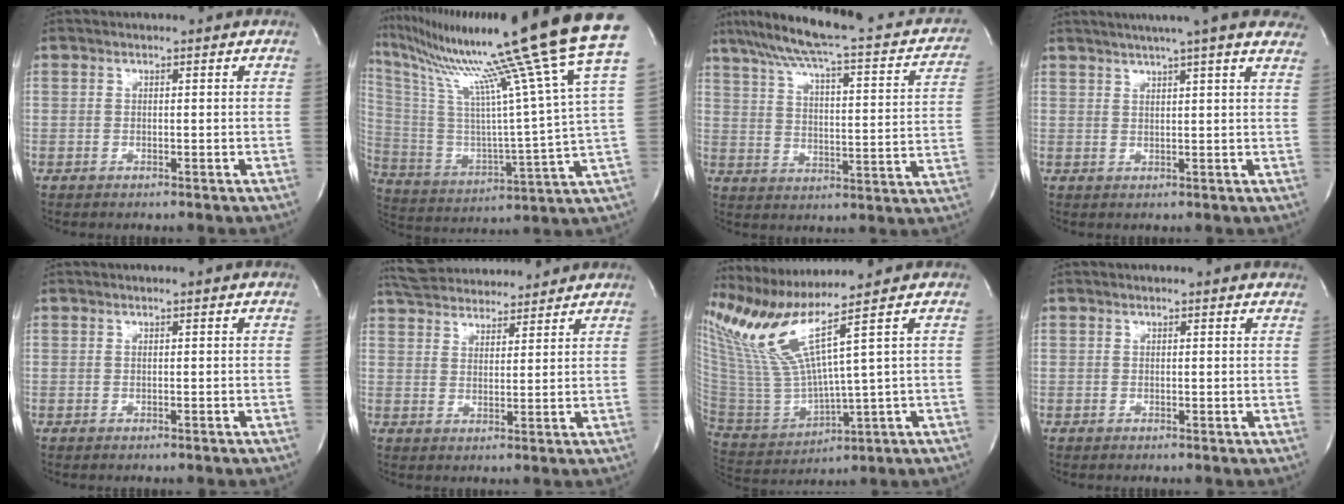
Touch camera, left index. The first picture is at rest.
{"total": 27.6, "force": [22.4, -4.1, 15.5], "torque": [-0.280, -0.066, 0.339]}
{"total": 25.2, "force": [20.0, 4.6, 14.6], "torque": [-0.222, 0.011, 0.253]}
{"total": 17.1, "force": [14.3, 0.8, 9.3], "torque": [-0.145, 0.028, 0.173]}
{"total": 0.5, "force": [-0.4, -0.1, 0.4], "torque": [-0.002, 0.004, -0.003]}
{"total": 11.0, "force": [10.1, 2.7, 3.2], "torque": [-0.049, 0.031, 0.154]}
{"total": 11.9, "force": [8.1, -3.0, 8.2], "torque": [-0.178, -0.017, 0.175]}
{"total": 1.0, "force": [1.0, 0.2, 0.1], "torque": [-0.009, -0.004, 0.001]}